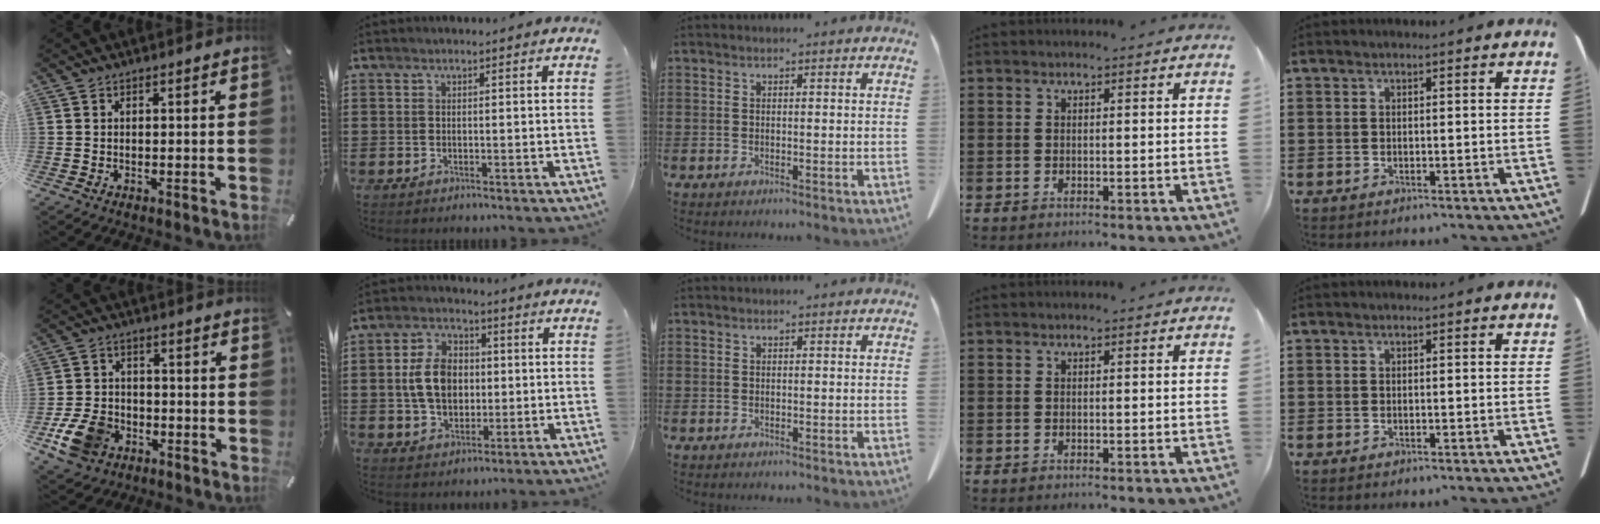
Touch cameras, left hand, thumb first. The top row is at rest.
{"thumb": {"total": 10.6, "force": [-4.9, 7.8, 5.2], "torque": [-0.105, 0.028, -0.087]}, "index": {"total": 8.1, "force": [0.3, 5.7, 5.8], "torque": [-0.138, 0.007, -0.003]}}